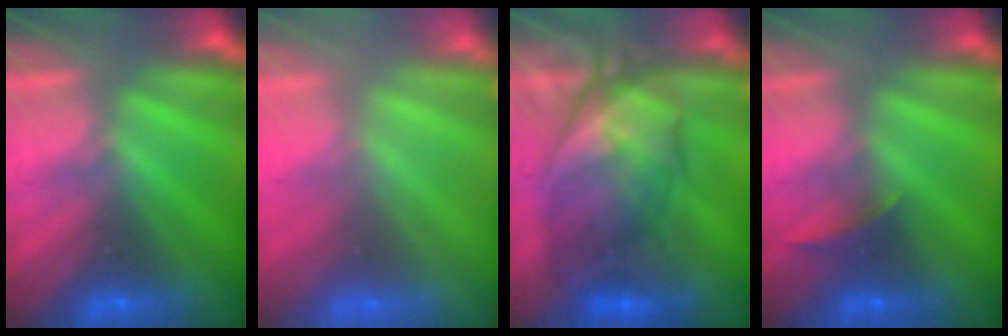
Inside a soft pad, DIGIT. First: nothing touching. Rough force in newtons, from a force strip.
{"total": 6.6}
{"total": 11.8}
{"total": 2.2}